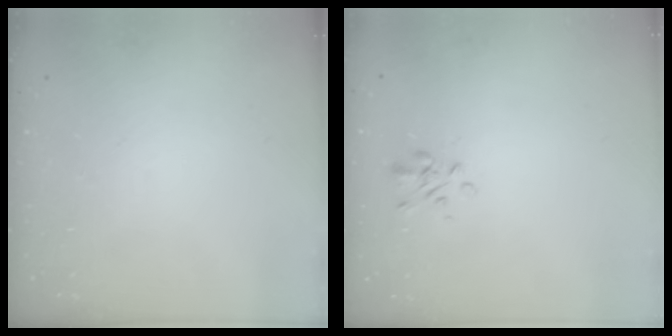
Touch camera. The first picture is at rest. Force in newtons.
{"total": 1.6, "press": 1.3, "slide": 0.8}